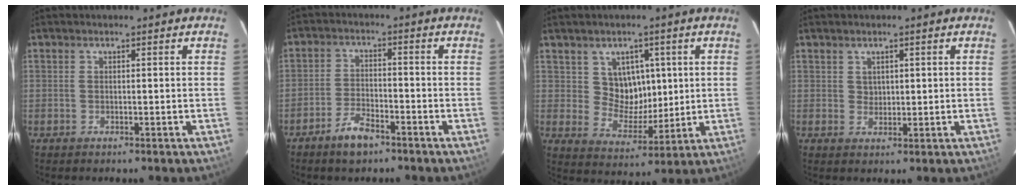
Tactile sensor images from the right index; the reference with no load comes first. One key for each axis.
{"total": 5.4, "fx": -4.0, "fy": 2.1, "fz": 3.0, "tx": -0.075, "ty": 0.001, "tz": -0.073}
{"total": 7.9, "fx": 2.4, "fy": 6.8, "fz": 3.1, "tx": -0.049, "ty": 0.006, "tz": 0.051}
{"total": 1.8, "fx": 1.0, "fy": 1.4, "fz": 0.6, "tx": -0.004, "ty": 0.004, "tz": 0.020}